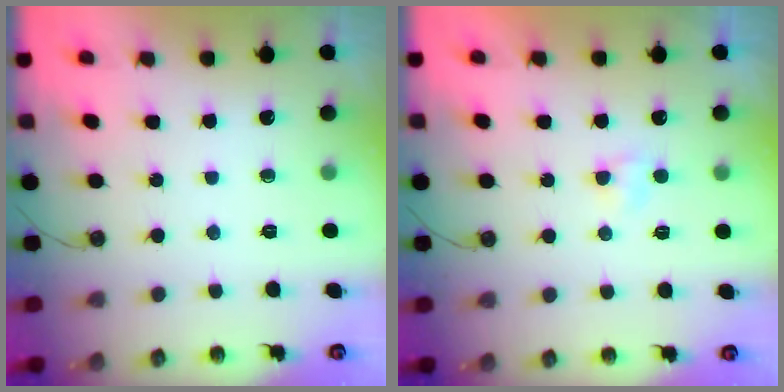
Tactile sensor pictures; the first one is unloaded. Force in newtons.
{"total": 2.7, "press": 2.7, "slide": 0.4}